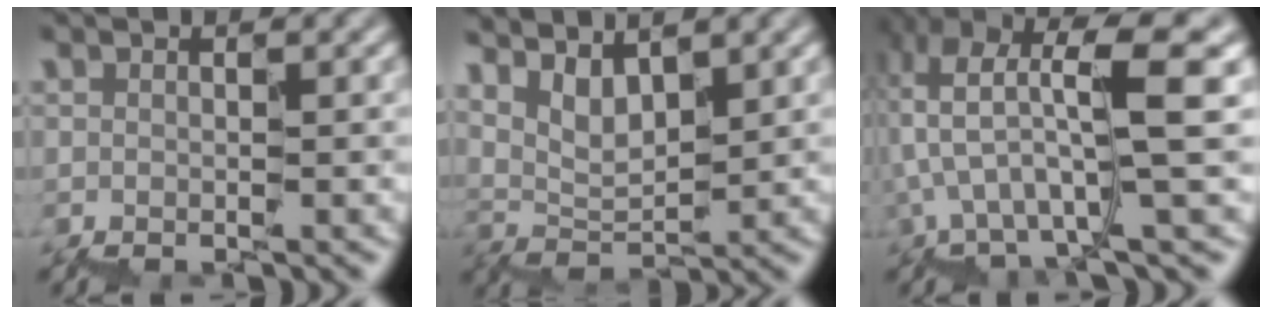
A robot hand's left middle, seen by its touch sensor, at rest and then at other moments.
{"total": 2.9, "force": [2.6, 0.9, 0.8], "torque": [-0.034, 0.002, 0.056]}
{"total": 8.9, "force": [0.5, 2.2, 8.6], "torque": [-0.164, 0.017, 0.020]}